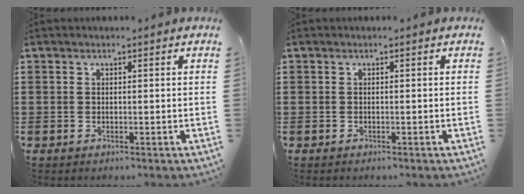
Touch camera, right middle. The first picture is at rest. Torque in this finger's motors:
{"motor_torque": [0.64, 0.36, 0.07, 0.02]}